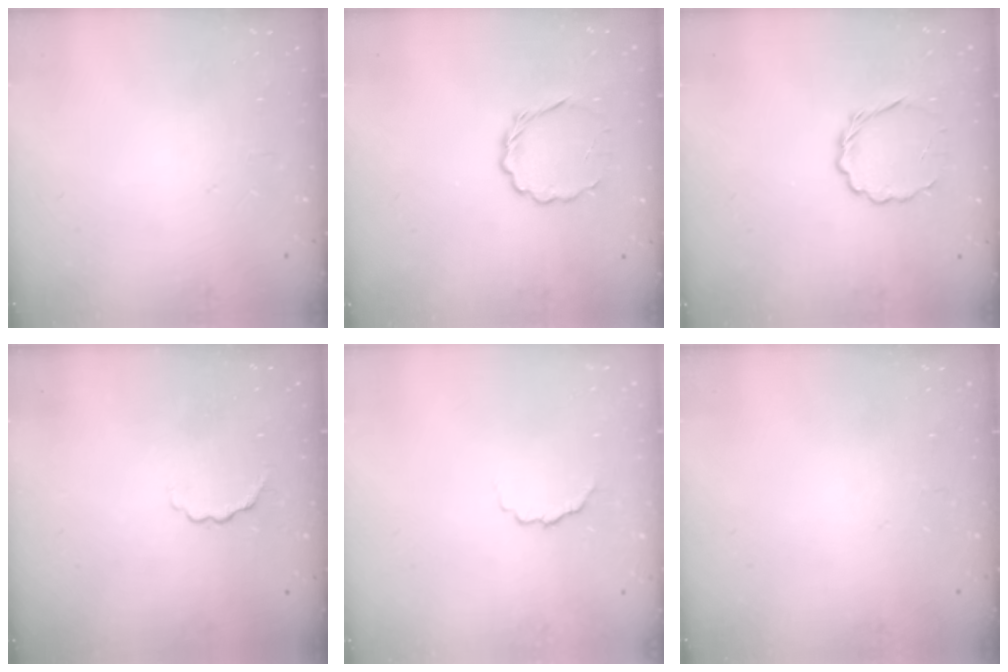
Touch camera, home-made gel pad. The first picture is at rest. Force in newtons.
{"total": 4.9, "press": 4.8, "slide": 1.1}
{"total": 4.9, "press": 4.8, "slide": 1.1}
{"total": 2.1, "press": 2.0, "slide": 0.8}
{"total": 3.9, "press": 3.8, "slide": 0.8}
{"total": 0.0}